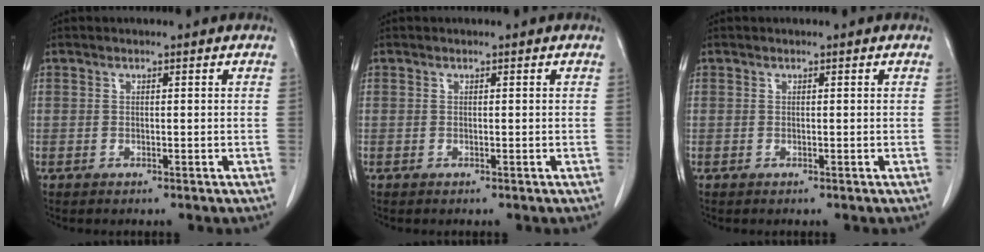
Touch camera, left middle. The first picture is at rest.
{"total": 0.0}
{"total": 0.0}